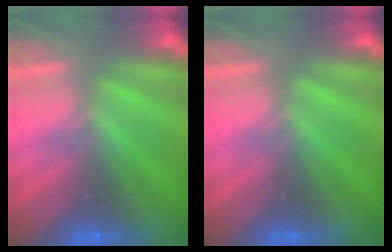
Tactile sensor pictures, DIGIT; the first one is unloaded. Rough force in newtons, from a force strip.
{"total": 0.0}